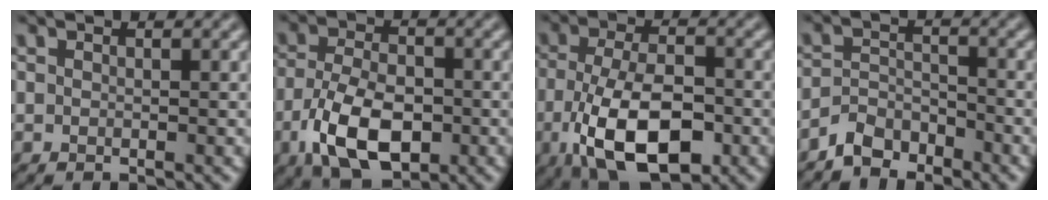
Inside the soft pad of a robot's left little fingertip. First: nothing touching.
{"total": 7.8, "force": [-3.0, 4.3, 5.7], "torque": [-0.127, -0.009, -0.058]}
{"total": 9.8, "force": [-3.8, 4.7, 7.7], "torque": [-0.159, -0.011, -0.068]}
{"total": 3.0, "force": [-2.7, 1.3, 0.6], "torque": [-0.009, 0.011, -0.057]}